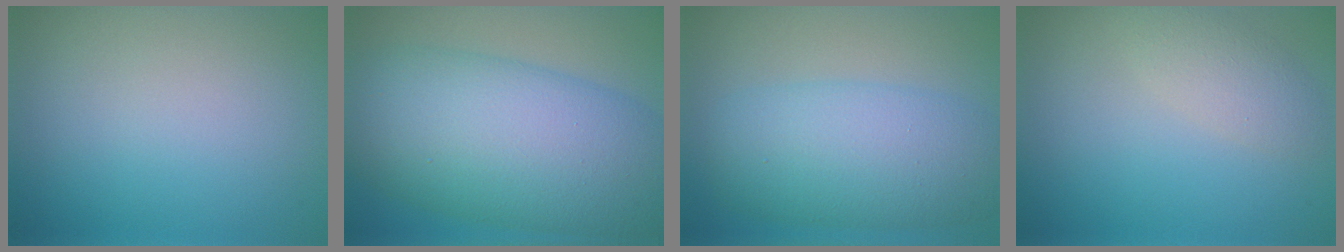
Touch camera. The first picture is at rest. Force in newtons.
{"total": 13.4, "press": 13.4, "slide": 0.3}
{"total": 7.6, "press": 7.6, "slide": 0.1}
{"total": 2.5, "press": 2.5, "slide": 0.1}